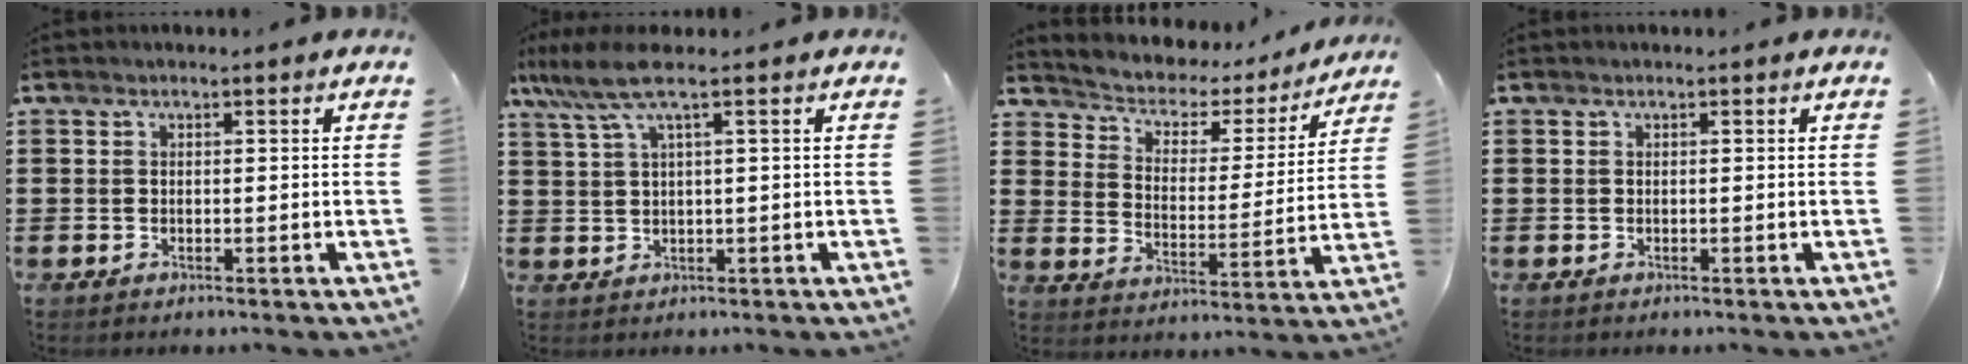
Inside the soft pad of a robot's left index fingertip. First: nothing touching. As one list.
[{"total": 5.8, "force": [2.3, 0.8, 5.3], "torque": [-0.123, -0.006, 0.034]}, {"total": 3.5, "force": [2.9, 1.7, 0.7], "torque": [-0.038, -0.026, 0.040]}, {"total": 0.0}]